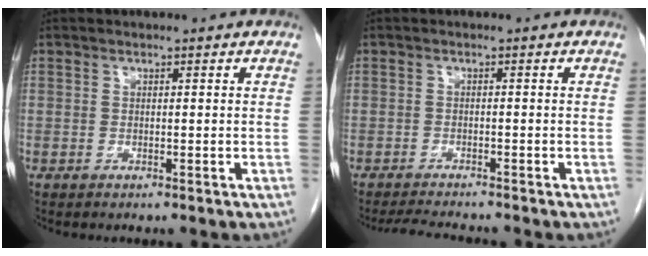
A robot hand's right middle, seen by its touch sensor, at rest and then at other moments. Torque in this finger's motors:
{"motor_torque": [-0.29, -0.37, -0.11, -0.01]}